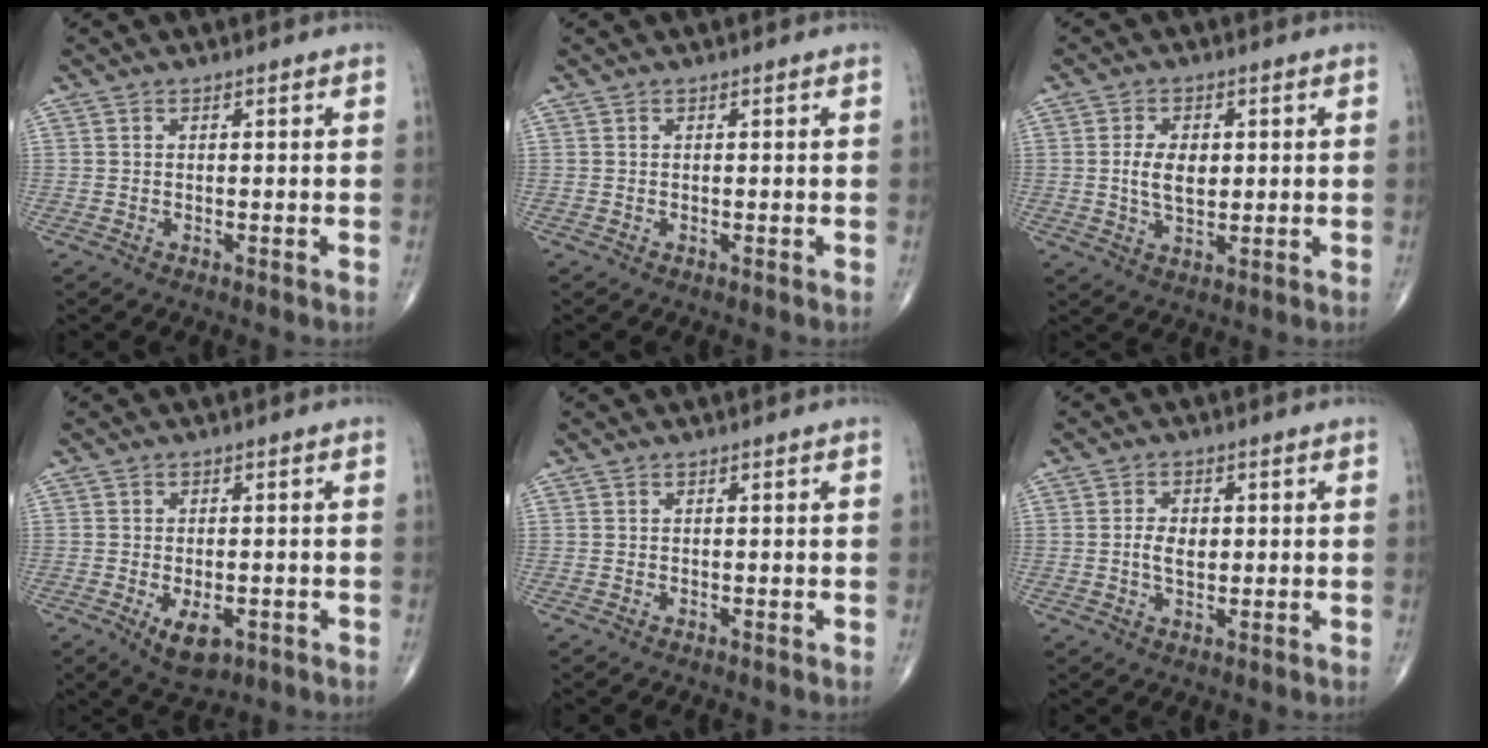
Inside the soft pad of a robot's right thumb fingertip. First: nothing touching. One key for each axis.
{"total": 0.0}
{"total": 6.2, "fx": 0.6, "fy": 3.6, "fz": 5.0, "tx": -0.083, "ty": -0.006, "tz": 0.014}
{"total": 5.8, "fx": -2.1, "fy": 3.0, "fz": 4.4, "tx": -0.066, "ty": -0.002, "tz": -0.021}
{"total": 0.0}
{"total": 4.2, "fx": 0.2, "fy": 2.6, "fz": 3.3, "tx": -0.056, "ty": 0.001, "tz": 0.003}